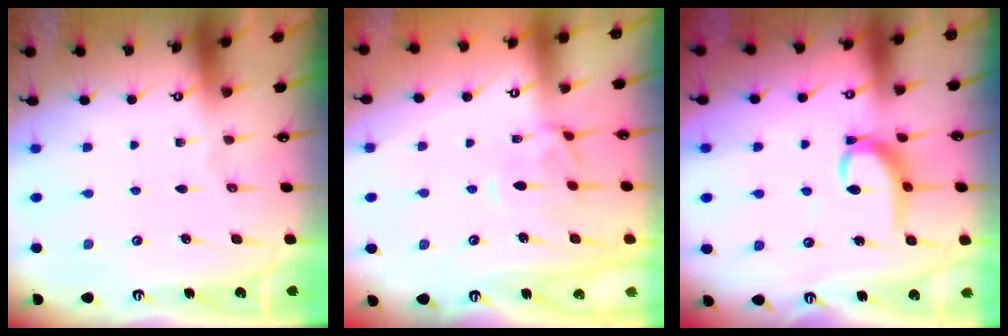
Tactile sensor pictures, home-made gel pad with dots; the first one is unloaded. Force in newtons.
{"total": 1.6, "press": 1.4, "slide": 0.8}
{"total": 7.4, "press": 7.4, "slide": 0.5}